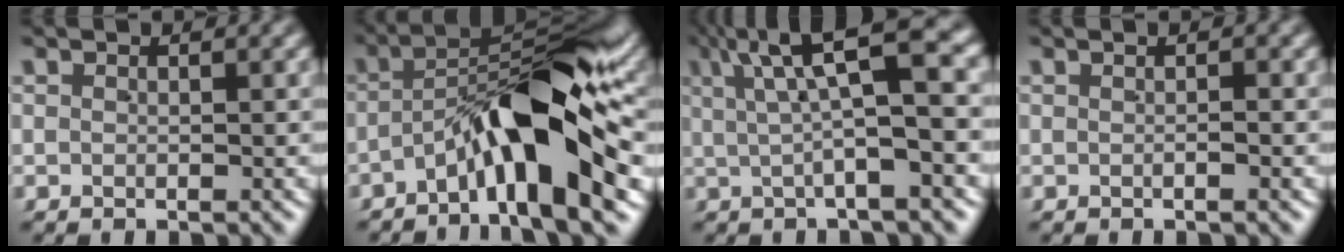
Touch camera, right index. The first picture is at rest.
{"total": 9.7, "force": [-1.9, 2.7, 9.1], "torque": [-0.135, 0.006, -0.032]}
{"total": 7.5, "force": [2.7, 1.7, 6.8], "torque": [-0.091, 0.030, 0.036]}
{"total": 0.6, "force": [-0.1, -0.1, 0.5], "torque": [-0.006, 0.005, -0.004]}